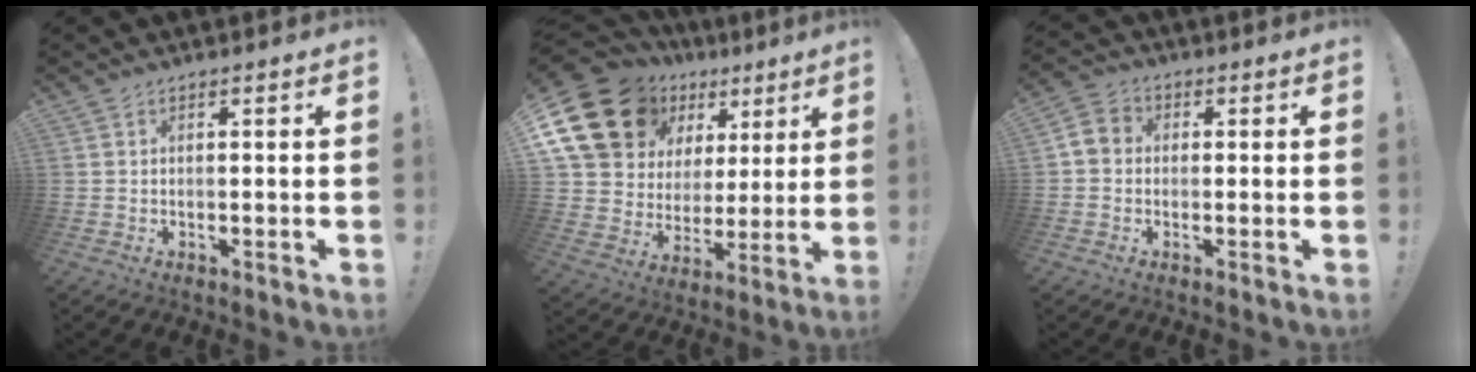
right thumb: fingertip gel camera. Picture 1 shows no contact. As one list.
[{"total": 20.2, "force": [11.7, 13.6, 9.2], "torque": [-0.162, -0.067, 0.246]}, {"total": 4.7, "force": [-1.0, 4.1, 2.2], "torque": [-0.049, 0.021, -0.014]}]